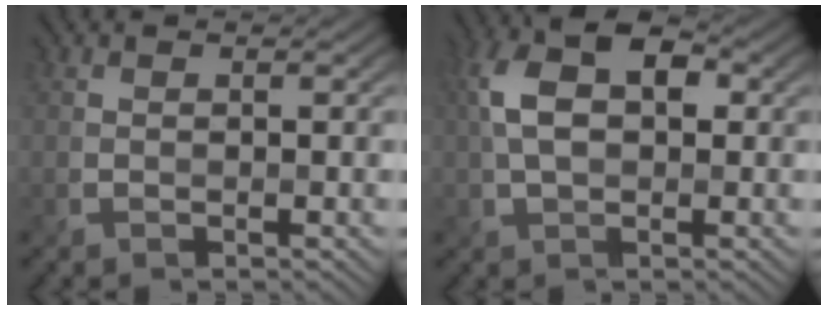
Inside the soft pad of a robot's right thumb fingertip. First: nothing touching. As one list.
[{"total": 8.2, "force": [1.5, 4.9, 6.4], "torque": [-0.137, 0.011, 0.016]}]